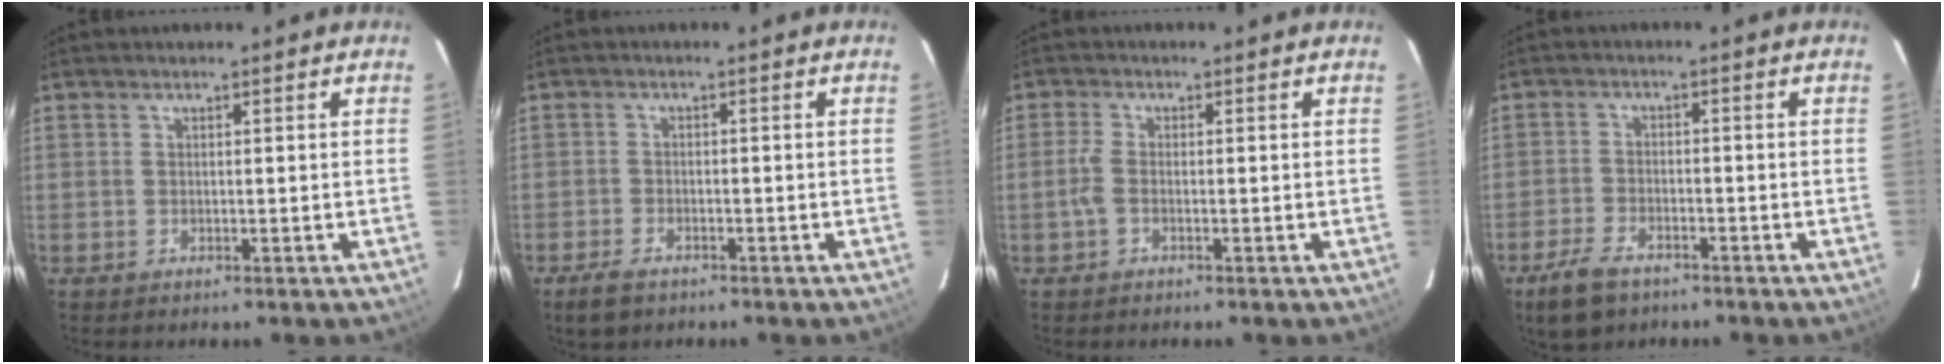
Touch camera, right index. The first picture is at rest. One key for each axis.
{"total": 4.1, "fx": -3.0, "fy": 1.9, "fz": 2.1, "tx": -0.058, "ty": -0.006, "tz": -0.056}
{"total": 2.2, "fx": -0.8, "fy": 0.8, "fz": 1.9, "tx": -0.049, "ty": 0.003, "tz": -0.018}
{"total": 7.2, "fx": -5.1, "fy": 3.5, "fz": 3.6, "tx": -0.101, "ty": -0.006, "tz": -0.094}